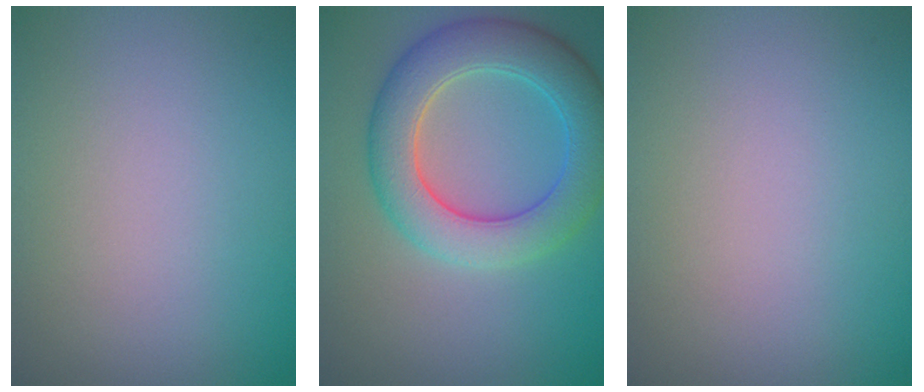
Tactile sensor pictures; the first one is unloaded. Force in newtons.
{"total": 6.8, "press": 6.8, "slide": 0.3}
{"total": 0.0}